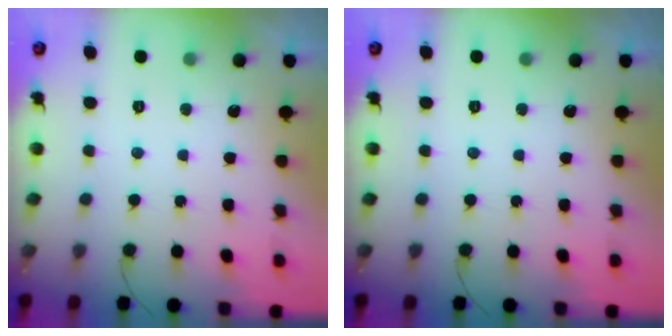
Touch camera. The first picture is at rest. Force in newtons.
{"total": 0.0}